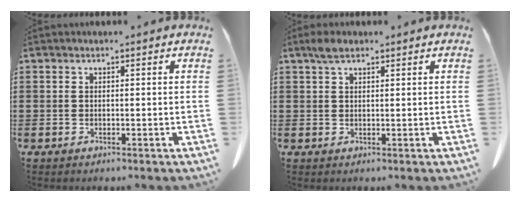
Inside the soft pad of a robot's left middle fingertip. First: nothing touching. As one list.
[{"total": 2.3, "force": [1.4, 0.9, 1.5], "torque": [-0.034, 0.005, 0.025]}]